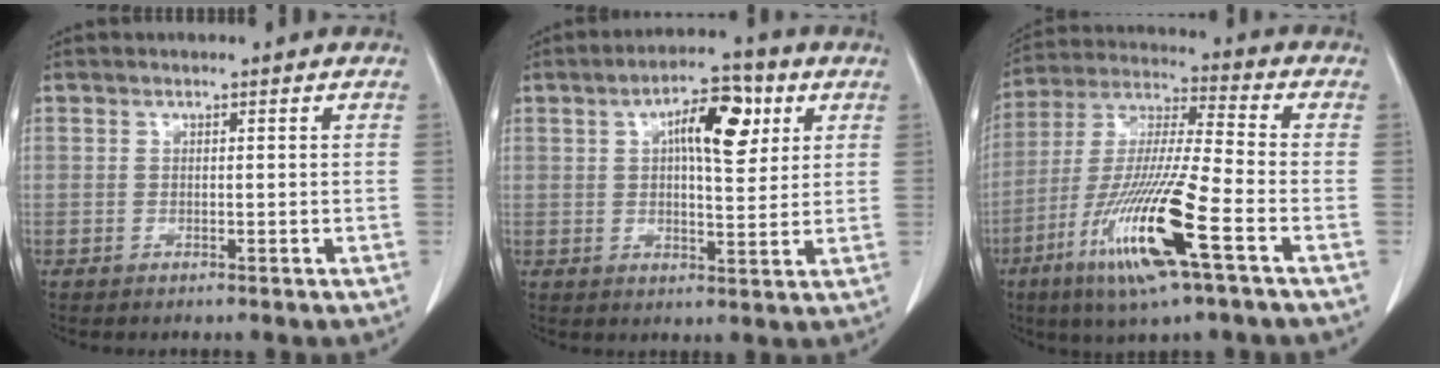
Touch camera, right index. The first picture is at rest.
{"total": 9.3, "force": [3.3, 3.2, 8.0], "torque": [-0.126, 0.017, 0.050]}
{"total": 17.4, "force": [-7.5, 0.7, 15.7], "torque": [-0.329, -0.028, -0.144]}